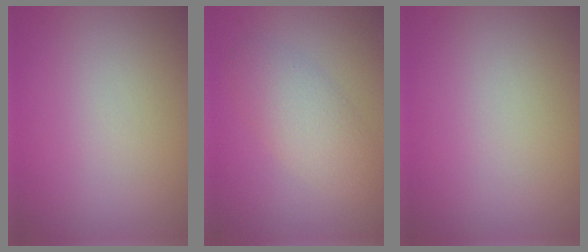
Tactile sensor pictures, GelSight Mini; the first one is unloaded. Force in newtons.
{"total": 3.8, "press": 3.8, "slide": 0.0}
{"total": 0.0}